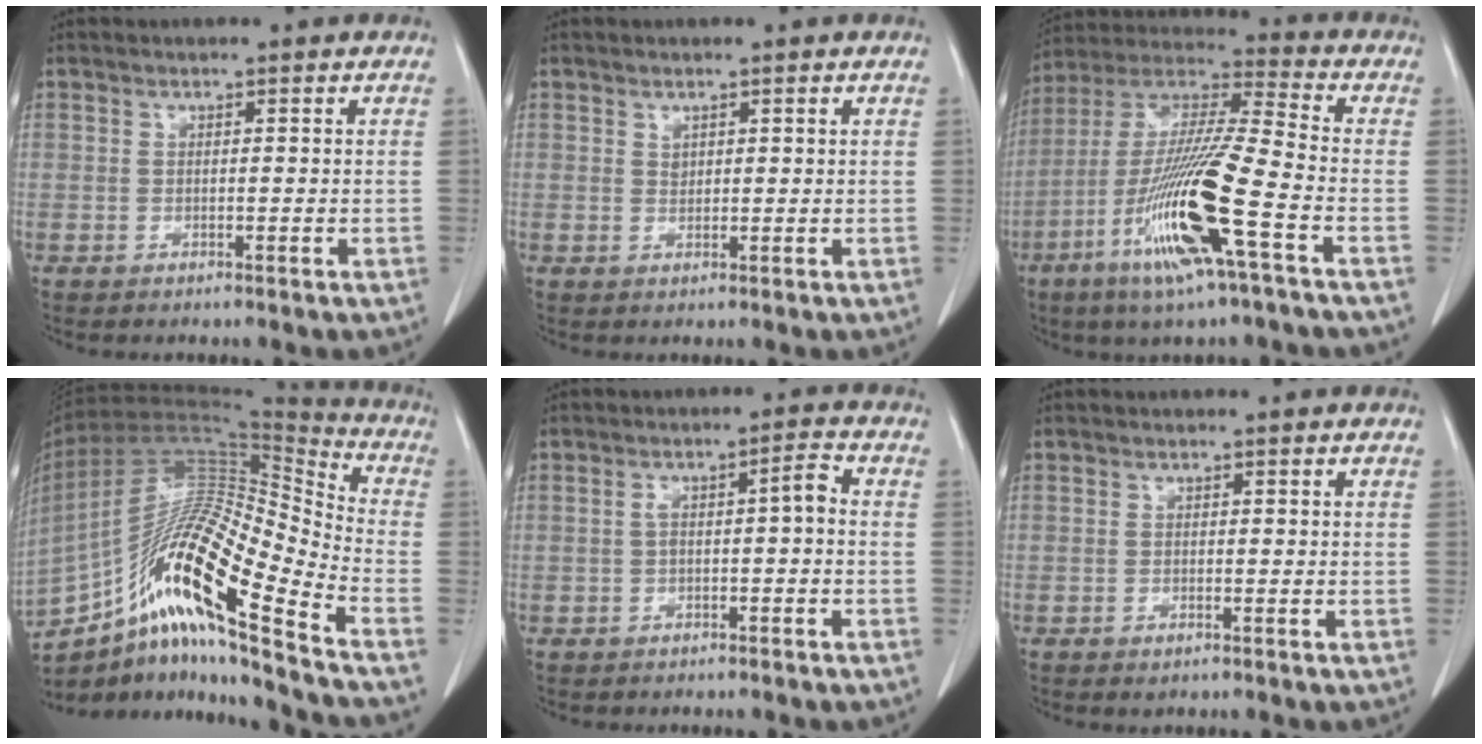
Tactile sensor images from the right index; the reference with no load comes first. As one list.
[{"total": 1.0, "force": [0.6, 0.6, 0.4], "torque": [-0.003, 0.001, 0.015]}, {"total": 18.3, "force": [-7.1, 0.2, 16.8], "torque": [-0.353, -0.027, -0.139]}, {"total": 22.0, "force": [-13.0, 1.4, 17.7], "torque": [-0.339, -0.005, -0.235]}, {"total": 3.6, "force": [-0.5, 0.7, 3.5], "torque": [-0.055, 0.022, -0.003]}, {"total": 0.8, "force": [-0.5, 0.4, 0.5], "torque": [-0.010, -0.001, -0.001]}]